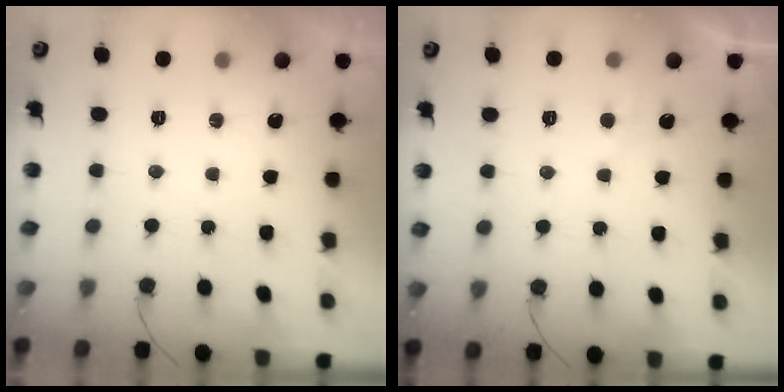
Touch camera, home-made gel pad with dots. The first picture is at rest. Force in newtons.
{"total": 1.4, "press": 1.4, "slide": 0.2}